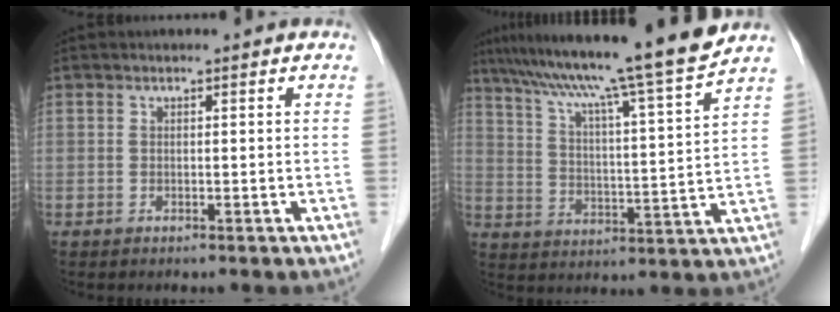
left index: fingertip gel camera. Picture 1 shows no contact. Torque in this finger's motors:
{"motor_torque": [0.21, -0.32, 0.72, 0.21]}